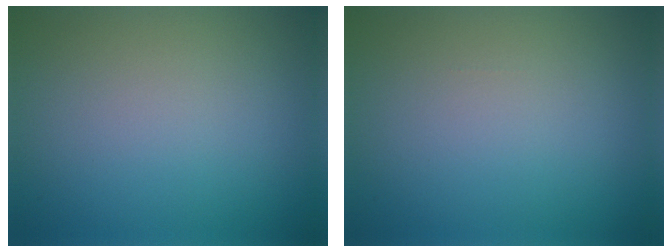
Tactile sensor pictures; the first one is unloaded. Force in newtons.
{"total": 0.0}